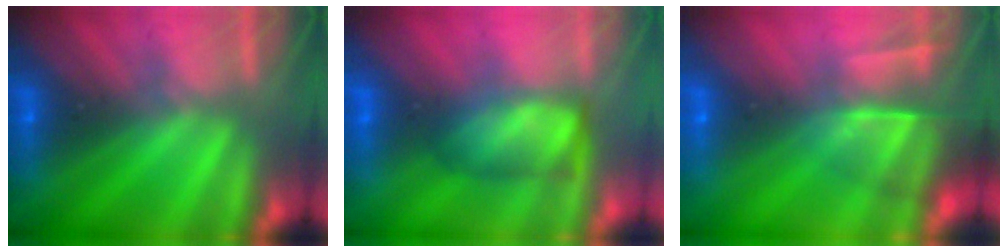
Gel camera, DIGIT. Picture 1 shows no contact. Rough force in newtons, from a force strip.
{"total": 4.9}
{"total": 5.8}